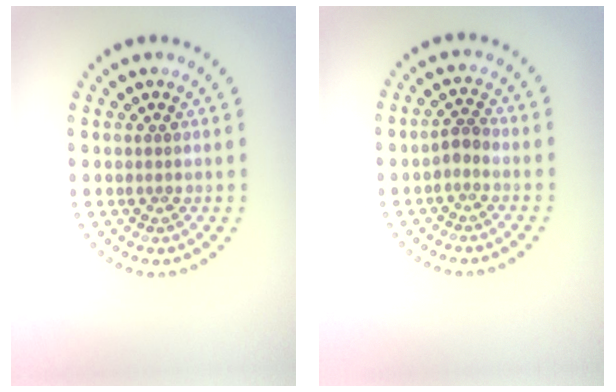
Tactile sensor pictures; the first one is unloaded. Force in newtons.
{"total": 1.2, "press": 1.0, "slide": 0.7}